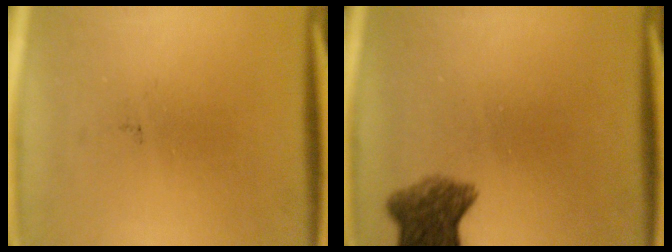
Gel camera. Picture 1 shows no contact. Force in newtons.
{"total": 6.4}